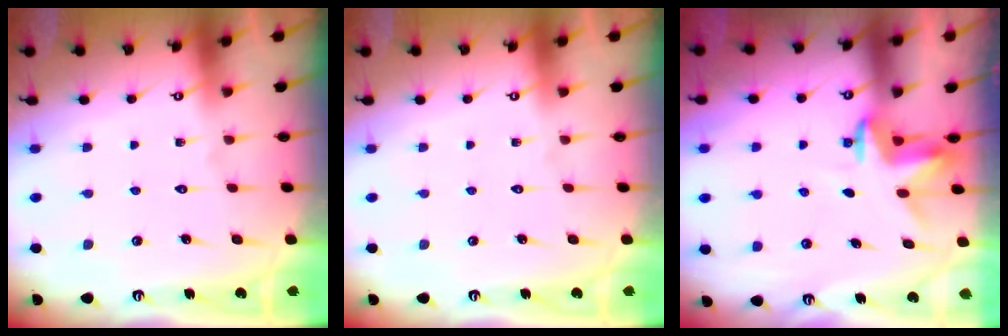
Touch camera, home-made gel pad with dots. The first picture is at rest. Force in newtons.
{"total": 0.0}
{"total": 3.5, "press": 3.5, "slide": 0.3}